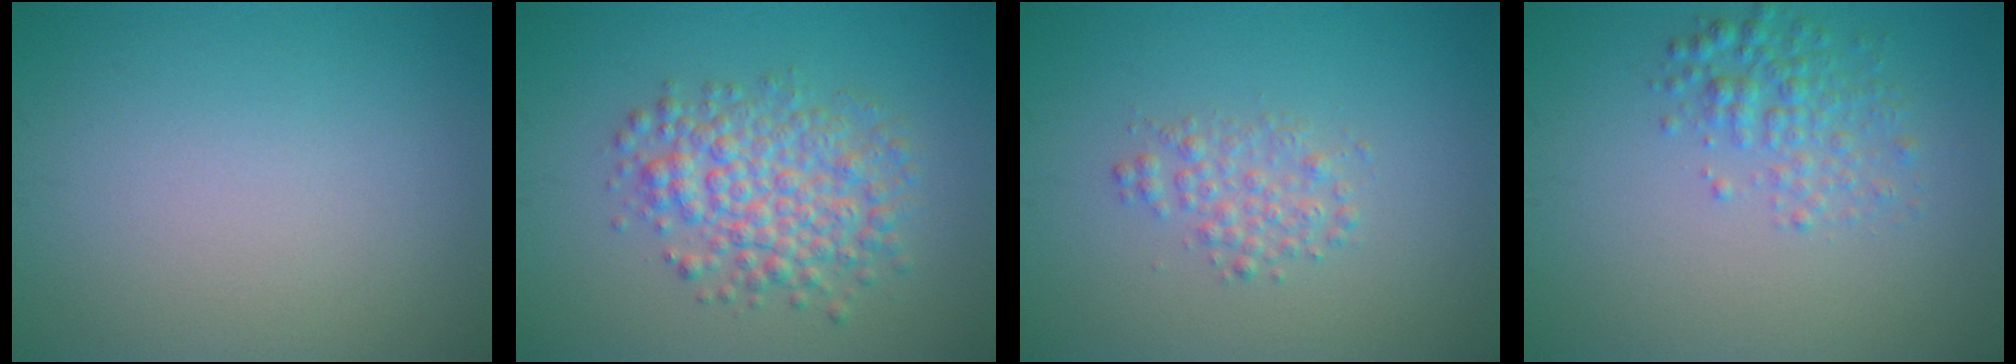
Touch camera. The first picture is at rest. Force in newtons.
{"total": 5.2, "press": 5.2, "slide": 0.1}
{"total": 2.0, "press": 2.0, "slide": 0.0}
{"total": 2.7, "press": 2.7, "slide": 0.1}